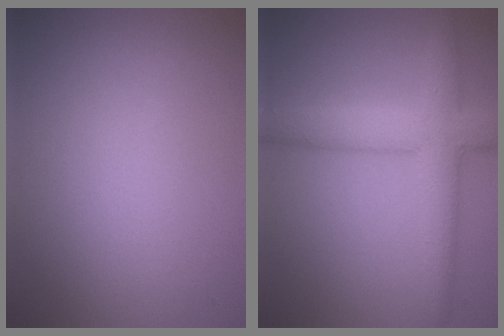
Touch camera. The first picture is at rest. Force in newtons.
{"total": 5.6, "press": 5.6, "slide": 0.0}